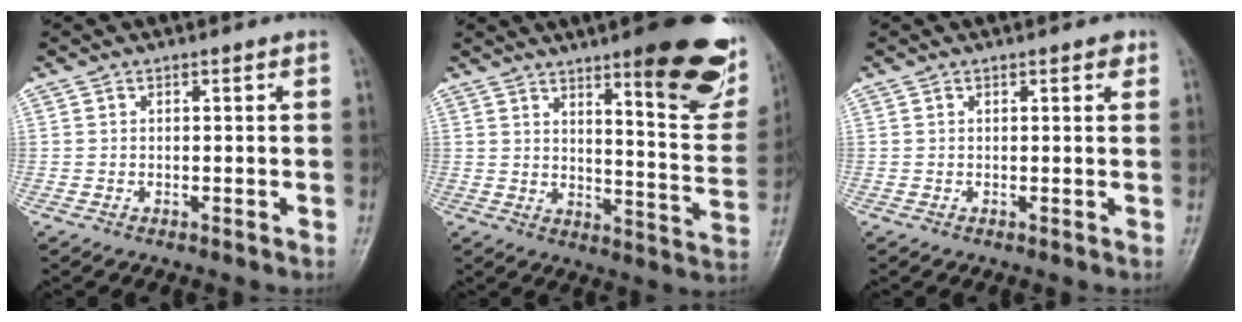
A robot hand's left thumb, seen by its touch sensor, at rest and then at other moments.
{"total": 21.5, "force": [12.6, 5.1, 16.7], "torque": [-0.175, -0.070, 0.174]}
{"total": 1.4, "force": [0.8, 0.6, 1.0], "torque": [-0.007, -0.002, 0.007]}